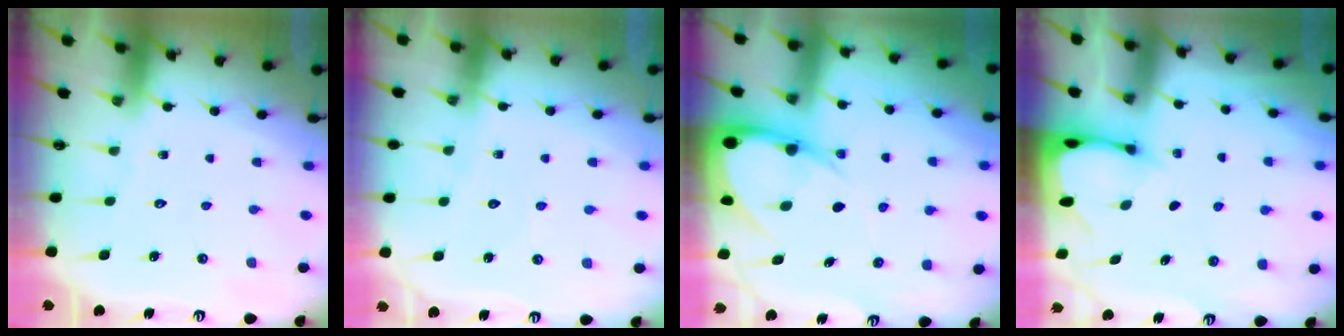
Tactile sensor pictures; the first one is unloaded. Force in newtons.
{"total": 2.6, "press": 2.6, "slide": 0.3}
{"total": 9.8, "press": 9.7, "slide": 1.1}
{"total": 2.4, "press": 2.4, "slide": 0.1}